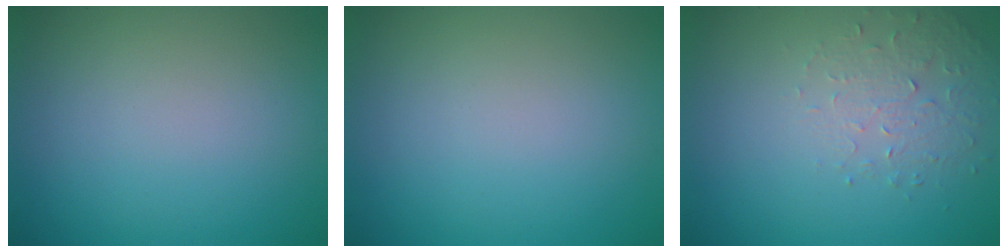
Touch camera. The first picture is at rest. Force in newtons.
{"total": 0.0}
{"total": 1.6, "press": 1.1, "slide": 1.2}